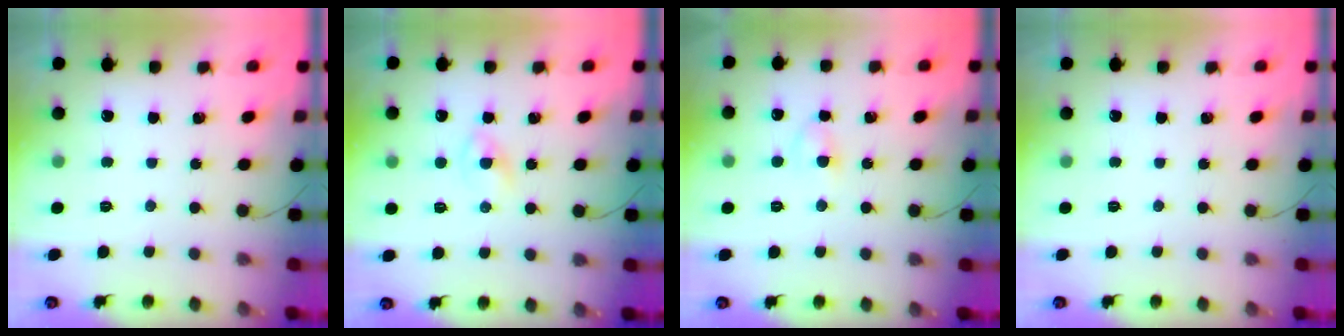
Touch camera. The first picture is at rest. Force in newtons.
{"total": 1.6, "press": 1.4, "slide": 0.9}
{"total": 3.2, "press": 2.9, "slide": 1.3}
{"total": 0.0}